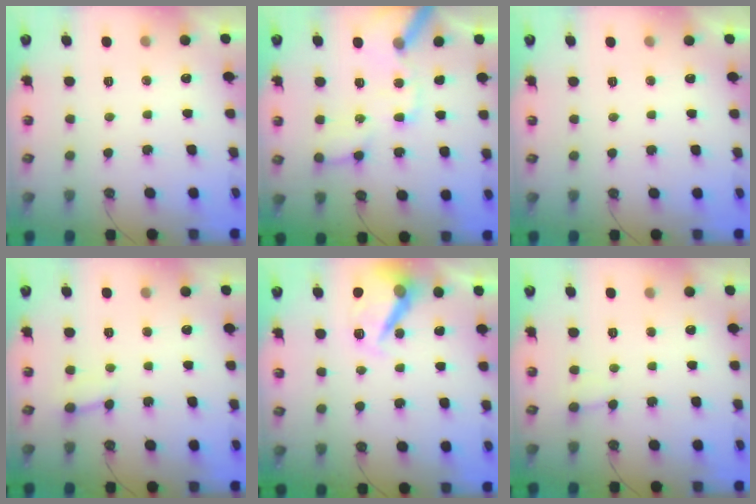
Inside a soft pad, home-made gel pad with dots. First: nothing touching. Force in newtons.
{"total": 15.2, "press": 15.1, "slide": 1.9}
{"total": 0.0}
{"total": 2.5, "press": 2.5, "slide": 0.2}
{"total": 13.4, "press": 13.3, "slide": 1.2}
{"total": 2.0, "press": 2.0, "slide": 0.1}